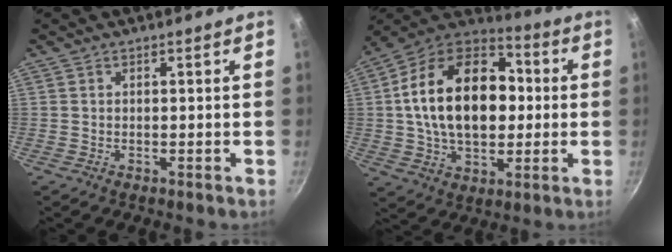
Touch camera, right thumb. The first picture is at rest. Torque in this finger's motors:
{"motor_torque": [0.77, 4.24, 1.52, -0.18, 0.23]}